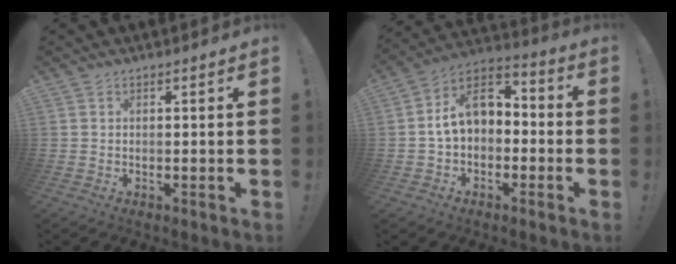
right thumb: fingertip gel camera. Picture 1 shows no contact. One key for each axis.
{"total": 11.5, "fx": 1.0, "fy": 8.4, "fz": 7.8, "tx": -0.128, "ty": 0.017, "tz": 0.026}